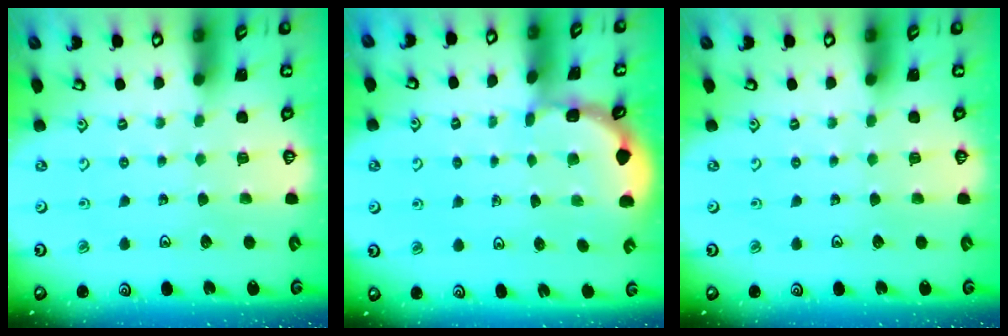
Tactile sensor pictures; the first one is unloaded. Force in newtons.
{"total": 1.7, "press": 1.7, "slide": 0.1}
{"total": 0.0}